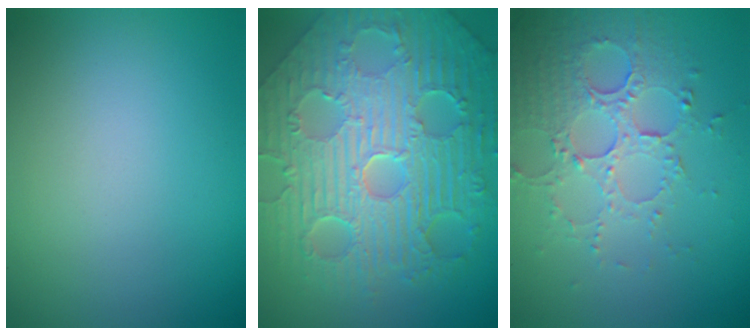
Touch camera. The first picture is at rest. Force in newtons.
{"total": 11.9, "press": 7.7, "slide": 9.0}
{"total": 5.3, "press": 3.8, "slide": 3.7}